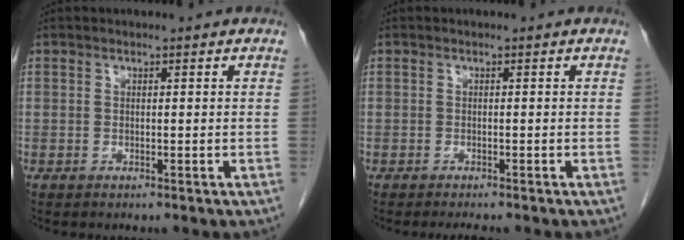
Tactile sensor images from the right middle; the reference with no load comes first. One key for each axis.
{"total": 2.1, "fx": -1.9, "fy": 0.2, "fz": 1.0, "tx": -0.012, "ty": -0.003, "tz": -0.023}